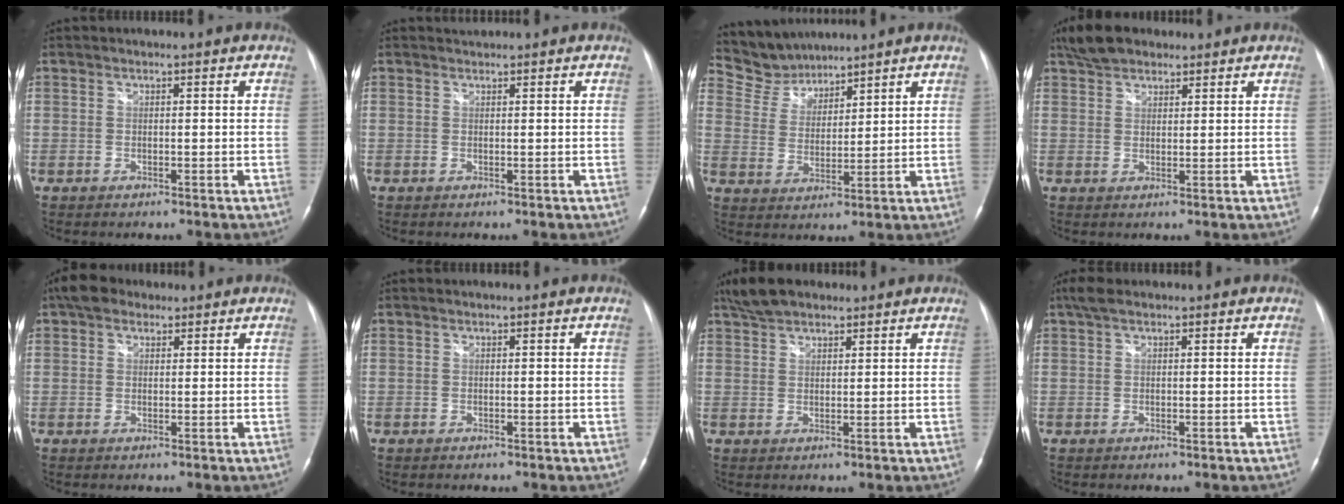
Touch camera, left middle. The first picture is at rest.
{"total": 0.6, "force": [0.6, 0.1, -0.2], "torque": [-0.007, 0.006, 0.012]}
{"total": 6.6, "force": [6.4, 1.7, -0.3], "torque": [-0.005, 0.011, 0.138]}
{"total": 6.3, "force": [5.0, 2.9, 2.6], "torque": [-0.054, 0.020, 0.092]}
{"total": 4.3, "force": [2.8, 2.7, 1.8], "torque": [-0.037, 0.023, 0.049]}
{"total": 0.0}
{"total": 5.8, "force": [4.7, 2.4, 2.5], "torque": [-0.055, 0.018, 0.089]}
{"total": 2.7, "force": [1.8, 1.0, 1.8], "torque": [-0.039, 0.021, 0.035]}